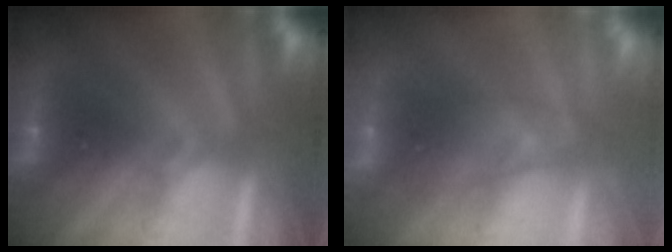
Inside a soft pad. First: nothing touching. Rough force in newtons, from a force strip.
{"total": 2.5}